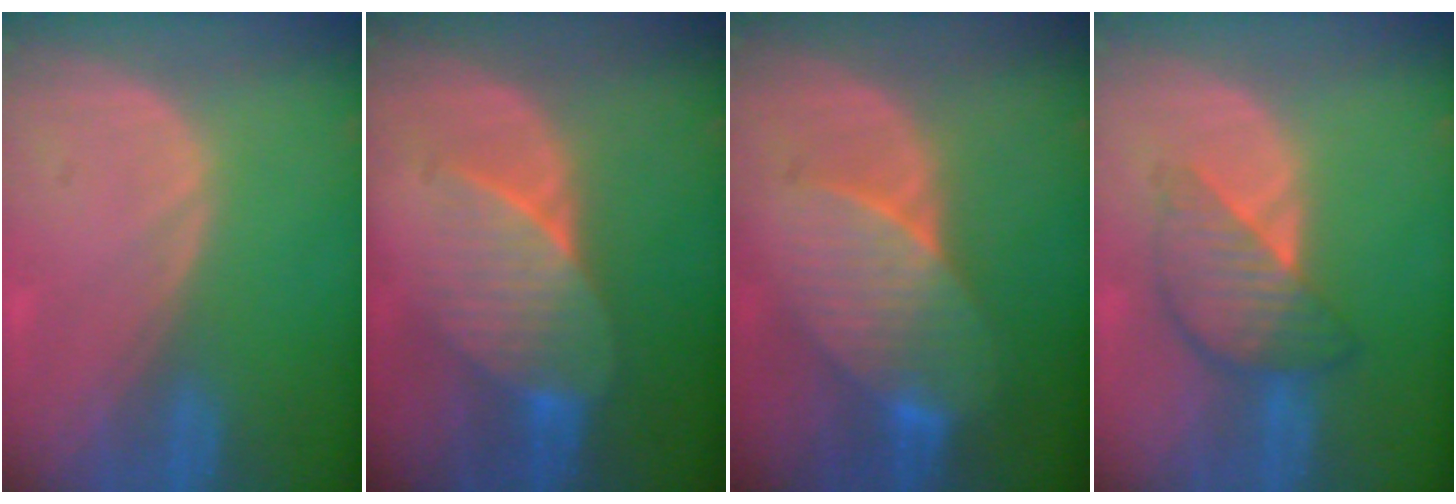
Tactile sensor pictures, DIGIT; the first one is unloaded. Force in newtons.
{"total": 7.3, "press": 6.9, "slide": 2.1}
{"total": 7.5, "press": 7.4, "slide": 1.2}
{"total": 6.4, "press": 6.4, "slide": 0.3}